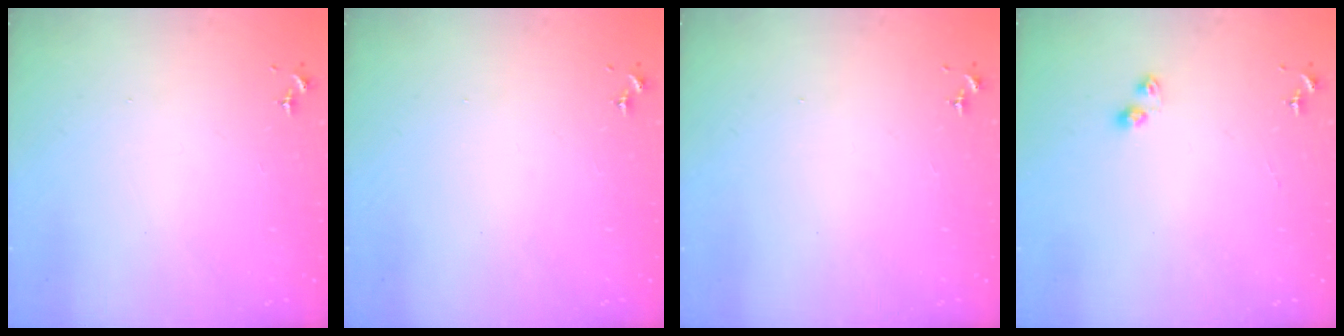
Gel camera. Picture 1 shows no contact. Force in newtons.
{"total": 0.0}
{"total": 0.0}
{"total": 3.1, "press": 3.1, "slide": 0.4}